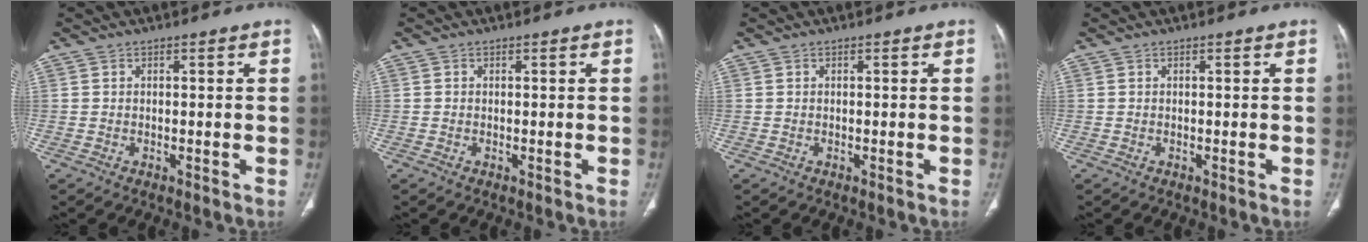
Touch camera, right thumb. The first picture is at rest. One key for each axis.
{"total": 0.0}
{"total": 0.0}
{"total": 0.0}